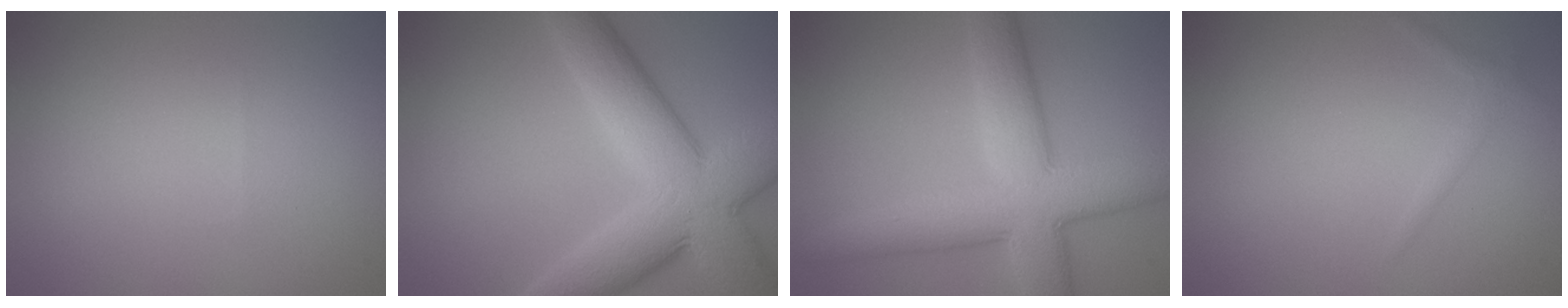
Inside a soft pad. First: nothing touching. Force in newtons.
{"total": 10.2, "press": 10.2, "slide": 0.5}
{"total": 8.8, "press": 8.8, "slide": 0.1}
{"total": 0.9, "press": 0.9, "slide": 0.0}